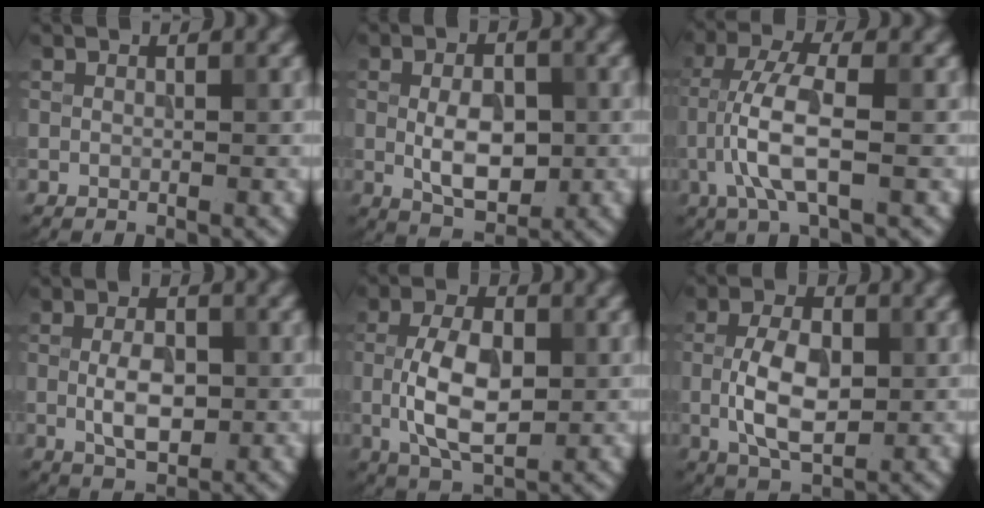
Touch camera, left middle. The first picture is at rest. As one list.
[{"total": 5.1, "force": [-0.3, 2.9, 4.2], "torque": [-0.075, -0.004, -0.002]}, {"total": 5.4, "force": [-1.4, 1.4, 5.0], "torque": [-0.111, 0.010, -0.031]}, {"total": 3.8, "force": [-0.3, 2.0, 3.2], "torque": [-0.065, 0.000, -0.003]}, {"total": 6.6, "force": [-0.4, 3.4, 5.6], "torque": [-0.119, 0.000, -0.008]}, {"total": 5.7, "force": [-0.5, 3.0, 4.9], "torque": [-0.103, 0.000, -0.010]}]